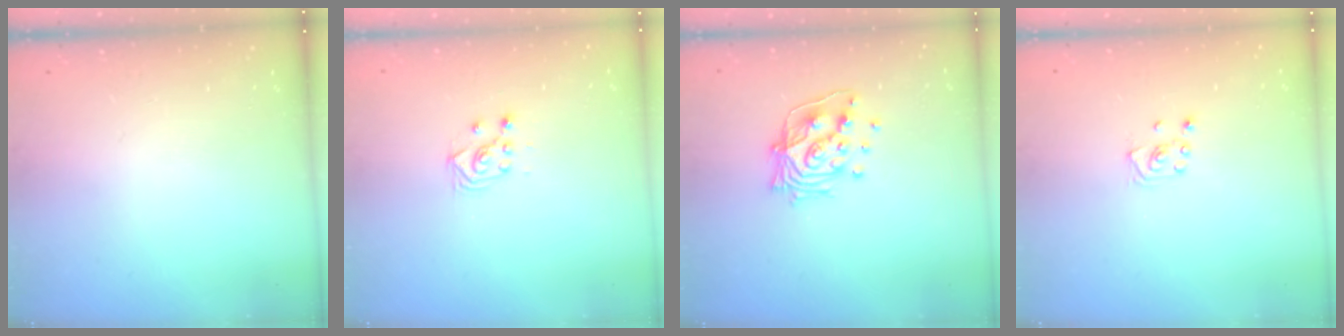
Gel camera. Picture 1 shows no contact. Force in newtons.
{"total": 3.3, "press": 3.2, "slide": 0.8}
{"total": 14.4, "press": 14.4, "slide": 1.1}
{"total": 3.0, "press": 2.9, "slide": 0.3}